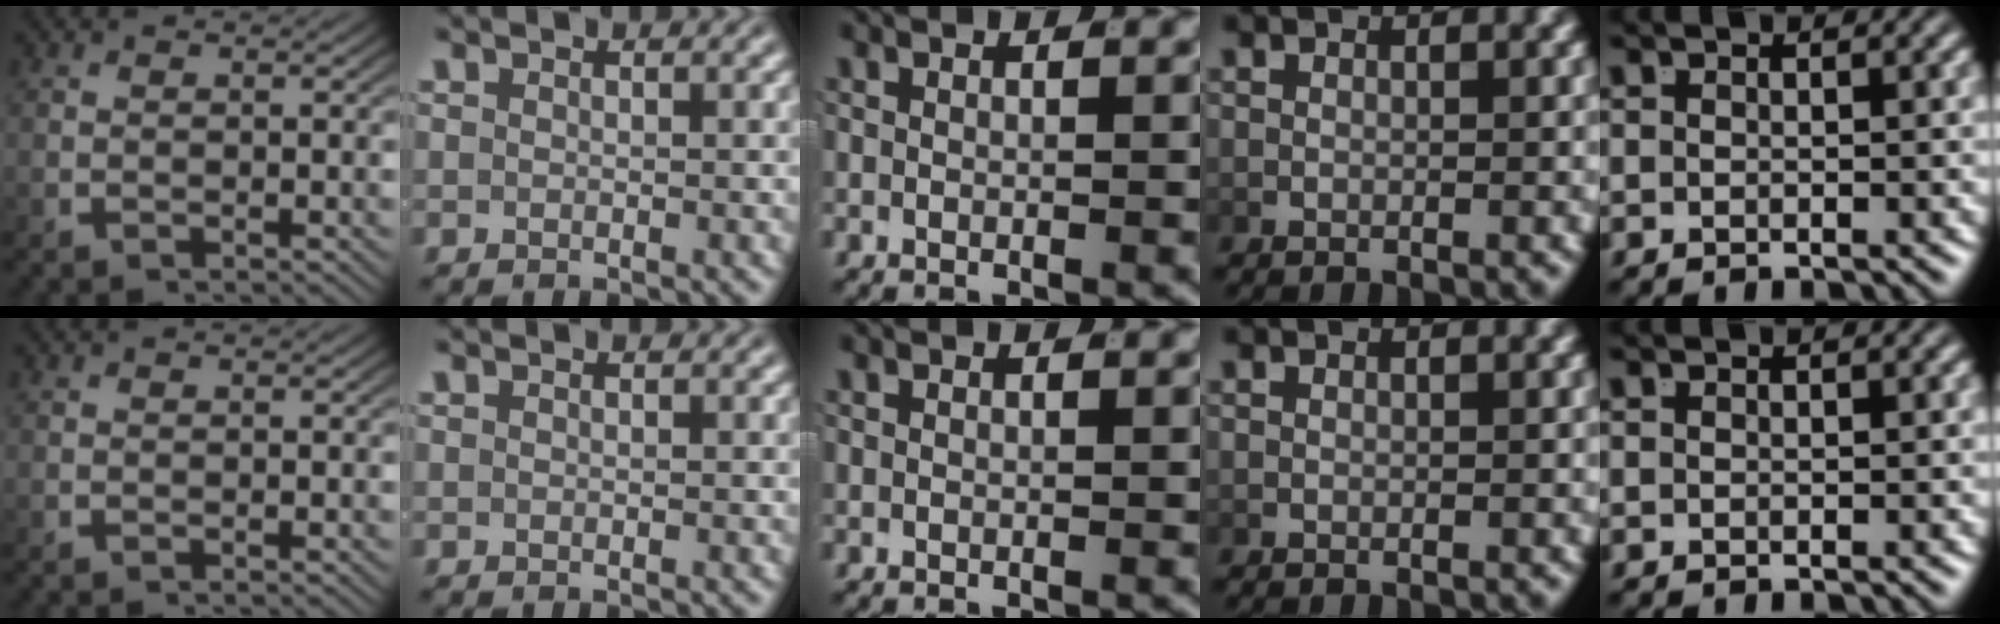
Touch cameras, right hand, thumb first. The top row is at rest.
{}